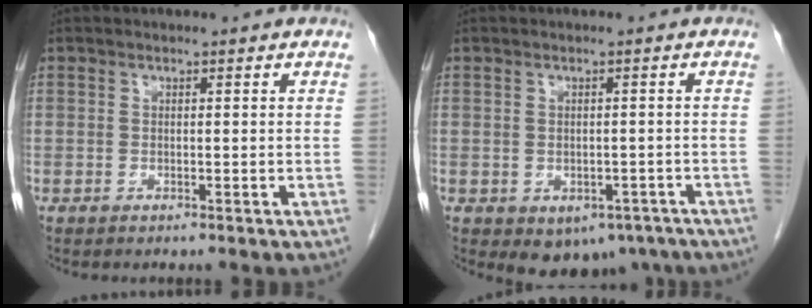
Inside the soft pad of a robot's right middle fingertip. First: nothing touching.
{"total": 6.5, "force": [-3.9, 4.4, 2.8], "torque": [-0.019, 0.006, -0.044]}